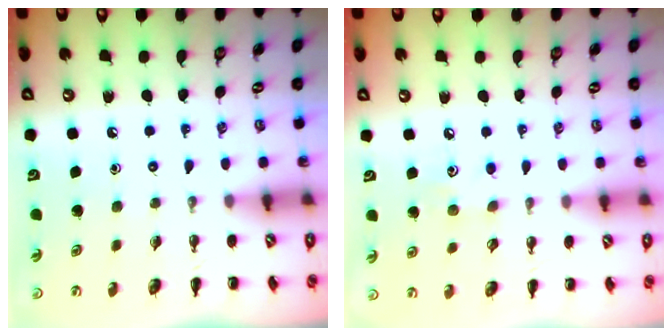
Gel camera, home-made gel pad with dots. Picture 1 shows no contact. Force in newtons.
{"total": 5.8, "press": 5.5, "slide": 1.6}